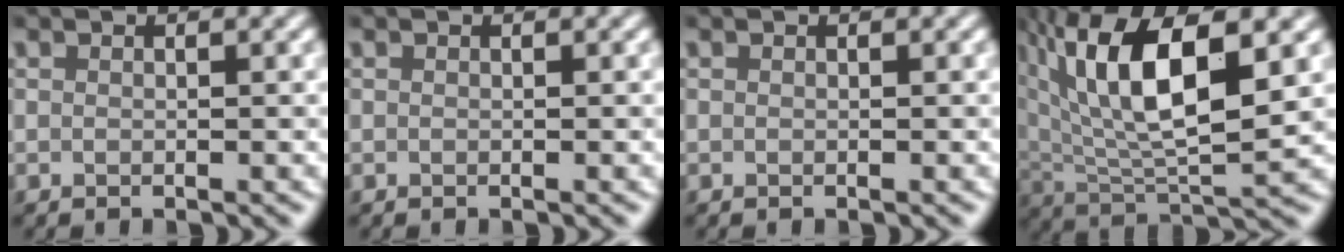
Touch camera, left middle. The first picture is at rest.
{"total": 0.0}
{"total": 0.0}
{"total": 10.8, "force": [3.7, 3.7, 9.4], "torque": [-0.166, 0.002, 0.066]}